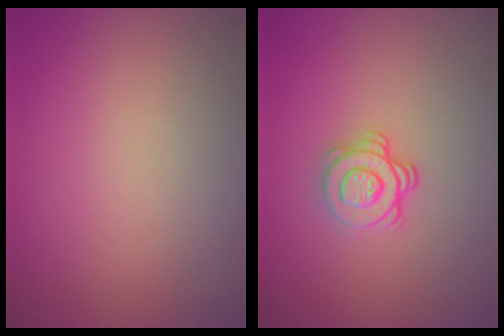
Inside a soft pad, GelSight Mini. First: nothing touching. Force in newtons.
{"total": 3.0, "press": 2.6, "slide": 1.4}